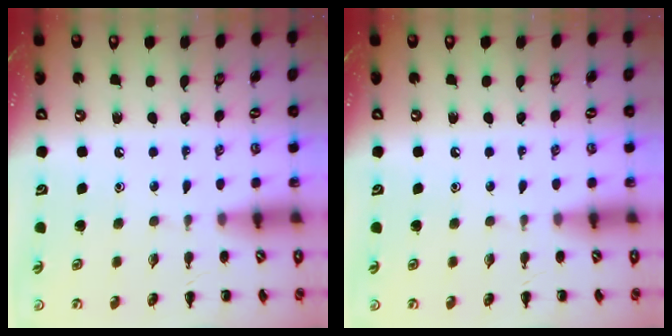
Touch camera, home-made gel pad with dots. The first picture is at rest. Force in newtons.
{"total": 0.0}